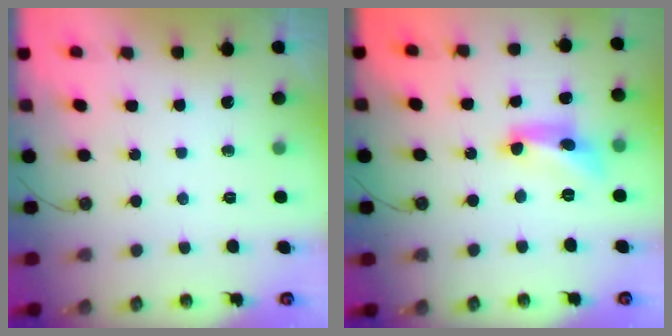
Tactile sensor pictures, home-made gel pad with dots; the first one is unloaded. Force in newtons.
{"total": 8.6, "press": 8.6, "slide": 0.4}